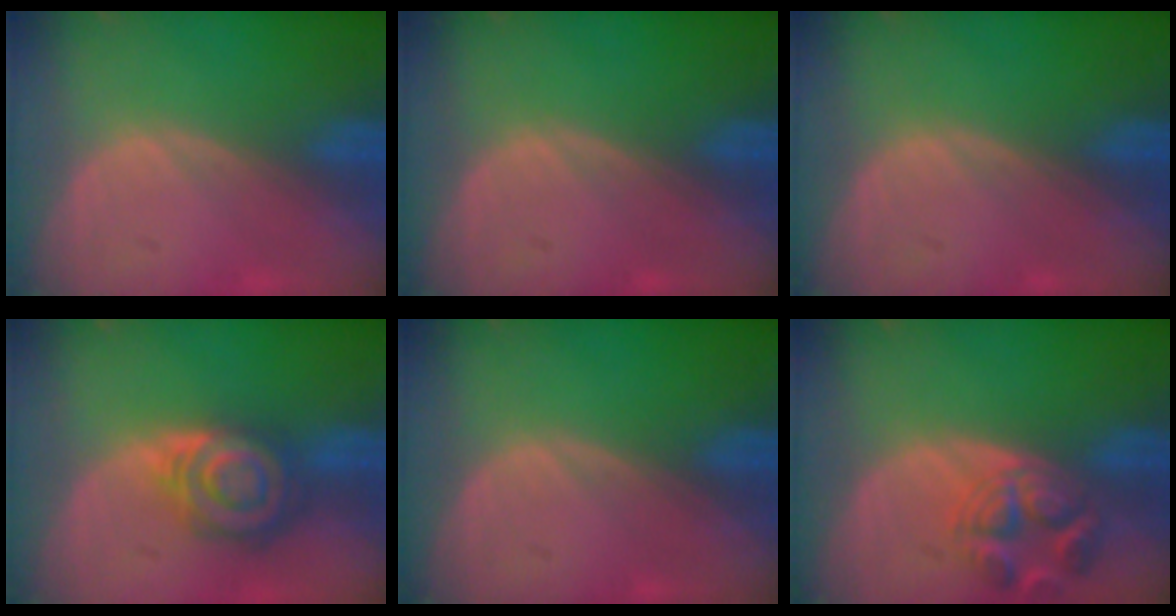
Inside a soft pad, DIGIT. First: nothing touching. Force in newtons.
{"total": 0.0}
{"total": 0.0}
{"total": 8.1, "press": 7.1, "slide": 3.9}
{"total": 0.0}
{"total": 6.5, "press": 6.3, "slide": 1.6}